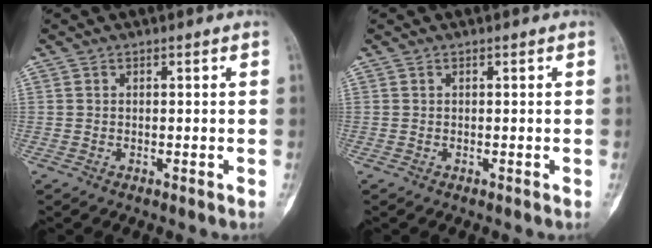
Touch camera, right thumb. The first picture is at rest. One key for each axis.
{"total": 0.0}